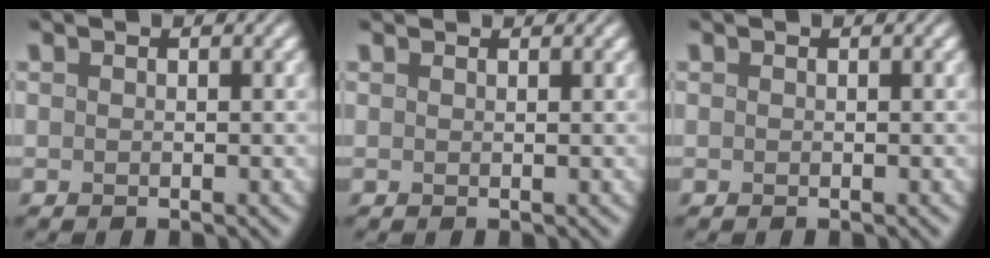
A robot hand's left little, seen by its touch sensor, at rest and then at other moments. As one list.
[{"total": 1.3, "force": [1.3, 0.1, 0.3], "torque": [-0.012, -0.003, 0.014]}, {"total": 0.0}]